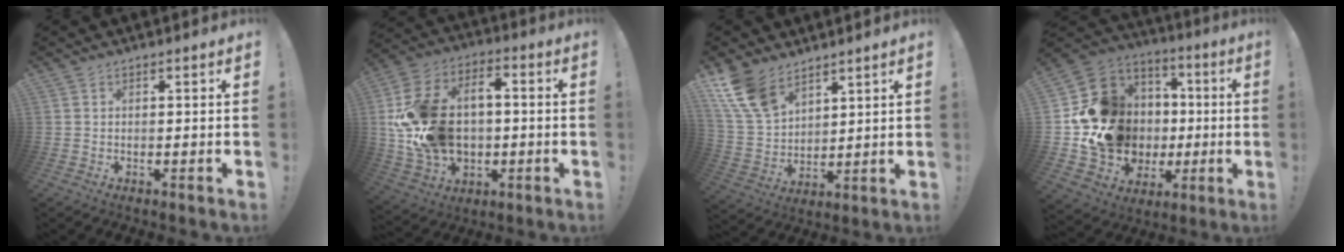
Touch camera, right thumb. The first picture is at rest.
{"total": 20.7, "force": [-0.1, 15.5, 13.7], "torque": [-0.259, 0.014, 0.012]}
{"total": 14.0, "force": [9.2, 8.1, 6.8], "torque": [-0.143, -0.048, 0.181]}
{"total": 19.6, "force": [0.0, 17.9, 8.0], "torque": [-0.115, 0.007, 0.053]}